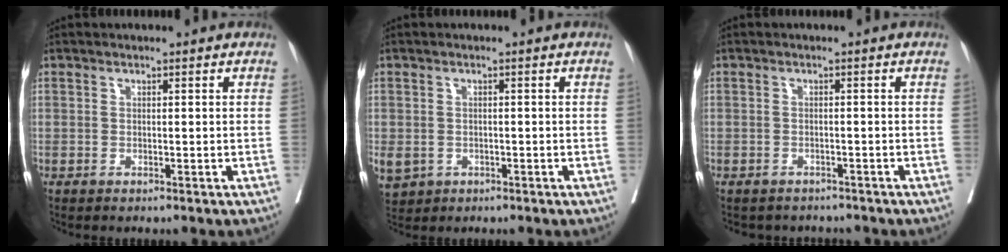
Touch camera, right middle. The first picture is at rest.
{"total": 8.8, "force": [-3.5, 7.2, 3.6], "torque": [-0.115, -0.004, -0.045]}
{"total": 6.1, "force": [-5.6, 2.2, 1.0], "torque": [-0.017, -0.001, -0.068]}